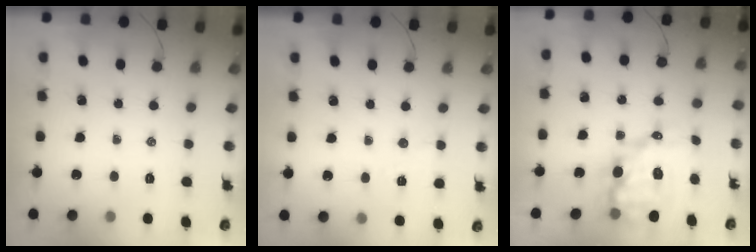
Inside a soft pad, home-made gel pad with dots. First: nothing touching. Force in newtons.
{"total": 3.4, "press": 3.3, "slide": 1.1}
{"total": 12.5, "press": 12.2, "slide": 2.8}